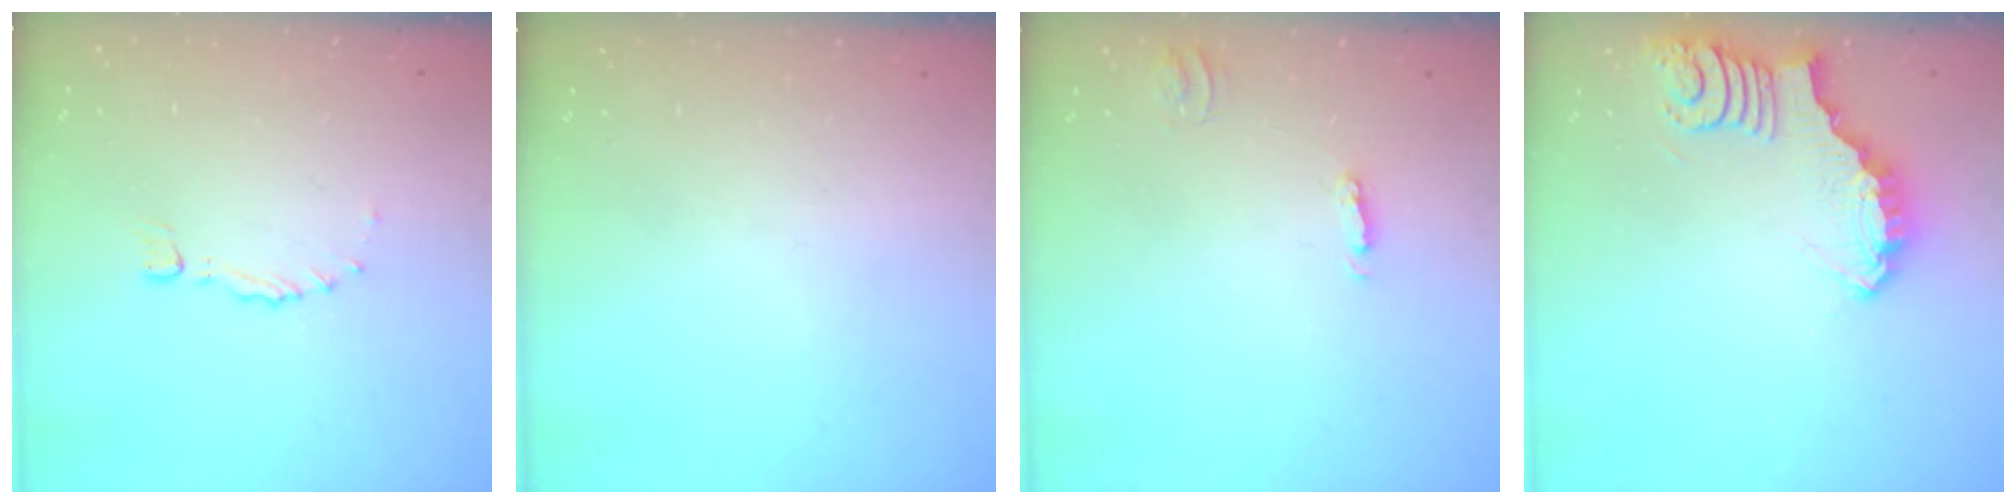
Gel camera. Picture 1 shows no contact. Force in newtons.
{"total": 0.0}
{"total": 2.5, "press": 2.5, "slide": 0.2}
{"total": 3.6, "press": 3.6, "slide": 0.1}